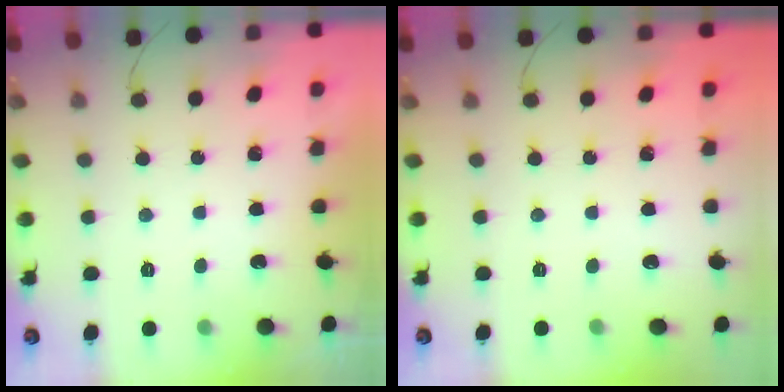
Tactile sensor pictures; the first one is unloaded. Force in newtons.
{"total": 0.0}